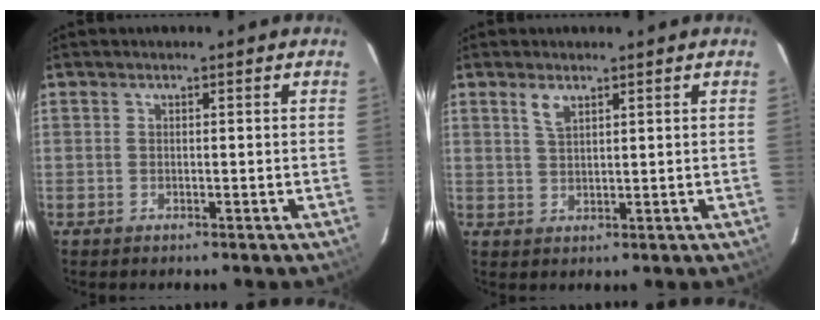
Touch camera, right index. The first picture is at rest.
{"total": 2.6, "force": [1.7, 1.0, 1.8], "torque": [-0.034, 0.001, 0.033]}